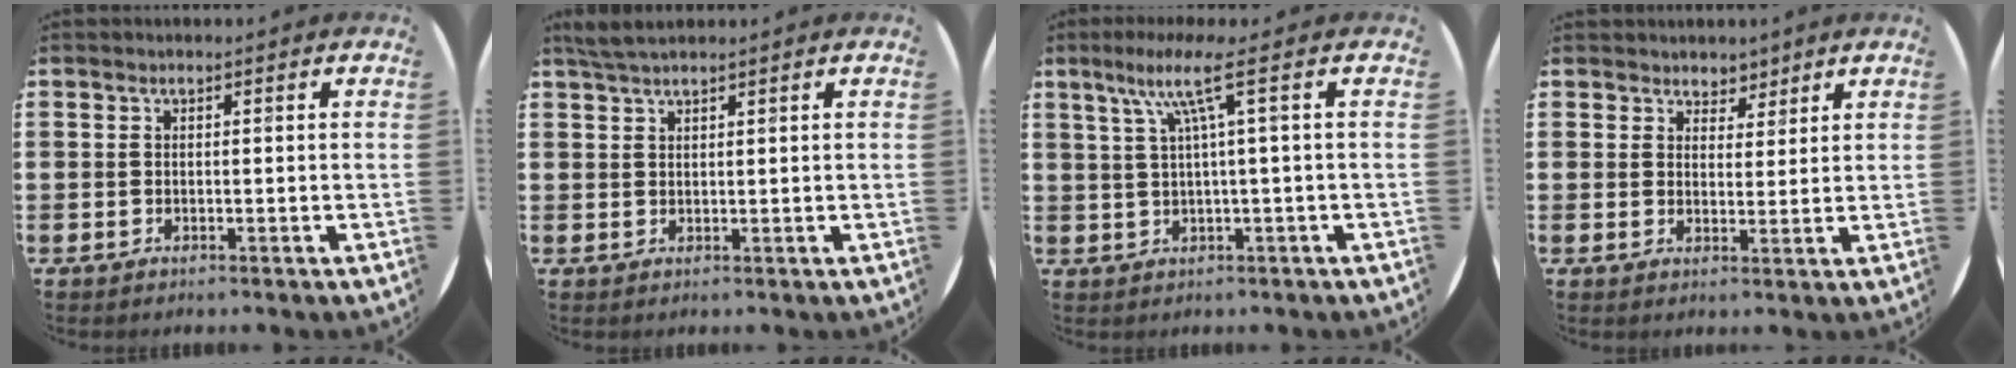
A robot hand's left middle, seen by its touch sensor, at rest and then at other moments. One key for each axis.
{"total": 2.4, "fx": 2.1, "fy": 0.3, "fz": 1.1, "tx": -0.026, "ty": 0.004, "tz": 0.039}
{"total": 6.2, "fx": 2.1, "fy": 0.0, "fz": 5.9, "tx": -0.118, "ty": 0.004, "tz": 0.029}
{"total": 3.1, "fx": 2.8, "fy": 1.3, "fz": -0.2, "tx": 0.004, "ty": -0.007, "tz": 0.051}